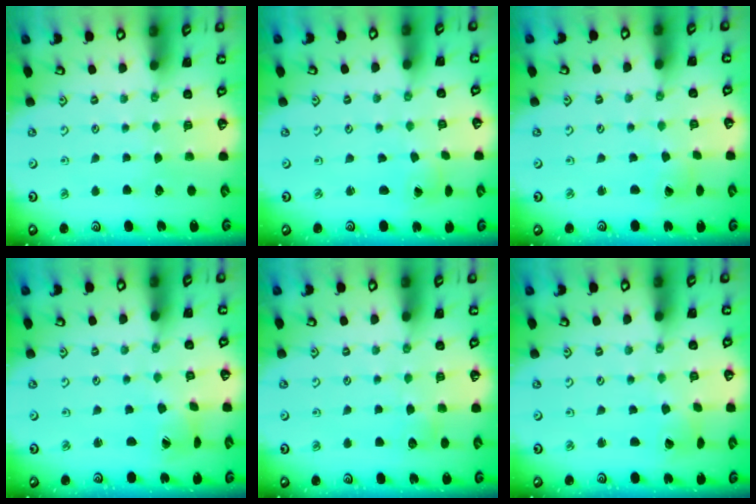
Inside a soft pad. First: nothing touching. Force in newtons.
{"total": 1.0, "press": 1.0, "slide": 0.0}
{"total": 2.9, "press": 2.9, "slide": 0.2}
{"total": 2.5, "press": 2.5, "slide": 0.4}
{"total": 3.7, "press": 3.7, "slide": 0.4}
{"total": 2.5, "press": 2.5, "slide": 0.4}